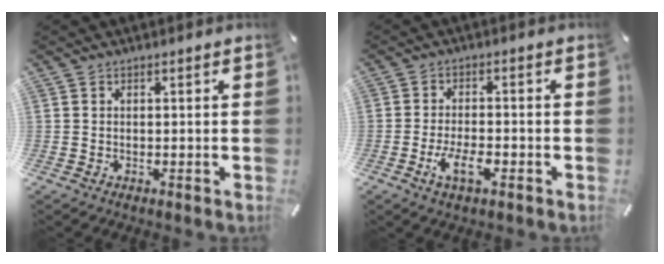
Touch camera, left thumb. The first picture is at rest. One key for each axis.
{"total": 6.6, "fx": -3.0, "fy": 2.9, "fz": 5.2, "tx": -0.105, "ty": 0.005, "tz": -0.054}